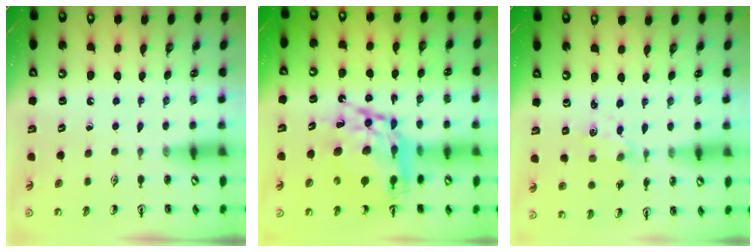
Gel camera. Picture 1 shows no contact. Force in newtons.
{"total": 18.1, "press": 18.0, "slide": 1.4}
{"total": 1.3, "press": 1.3, "slide": 0.3}